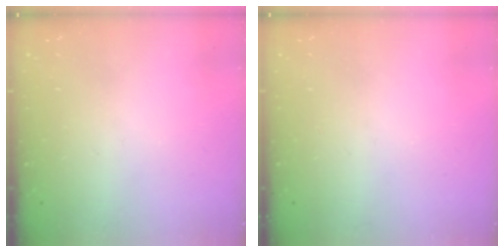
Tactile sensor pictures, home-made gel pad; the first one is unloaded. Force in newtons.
{"total": 0.0}